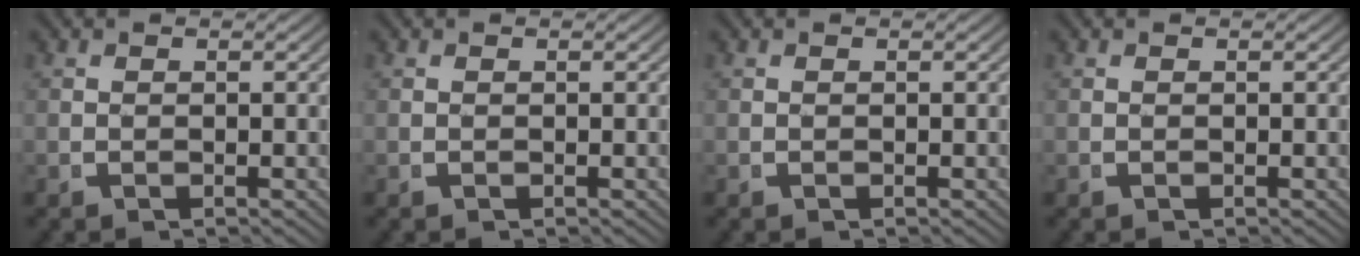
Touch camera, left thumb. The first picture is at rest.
{"total": 0.0}
{"total": 0.0}
{"total": 0.0}